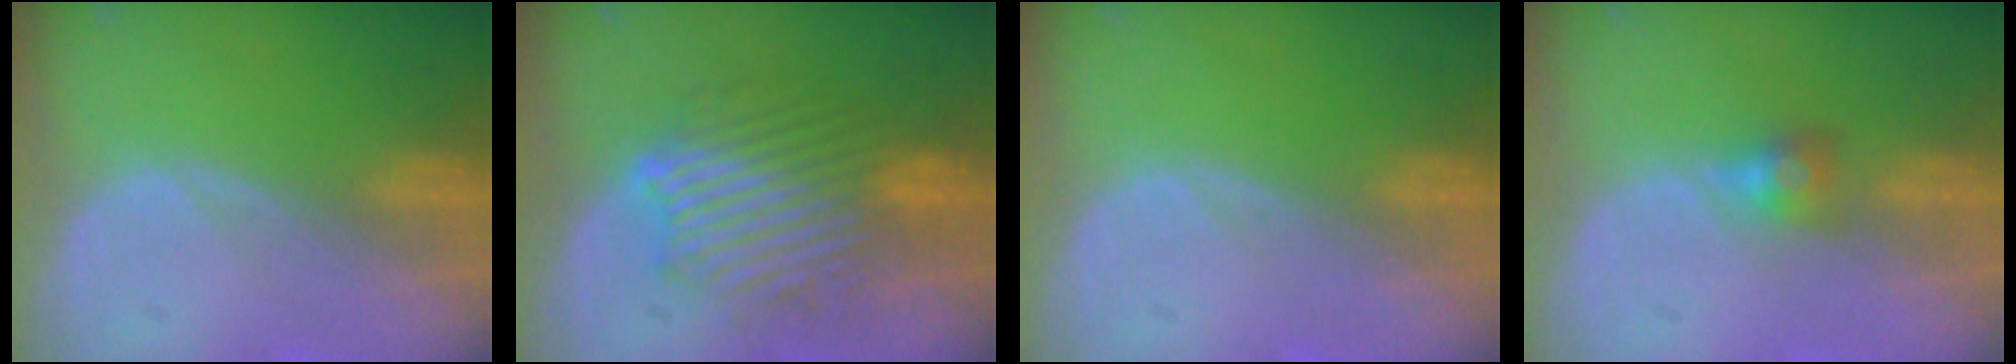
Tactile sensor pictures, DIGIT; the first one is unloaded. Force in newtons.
{"total": 9.1, "press": 9.1, "slide": 0.6}
{"total": 0.0}
{"total": 2.8, "press": 2.5, "slide": 1.3}